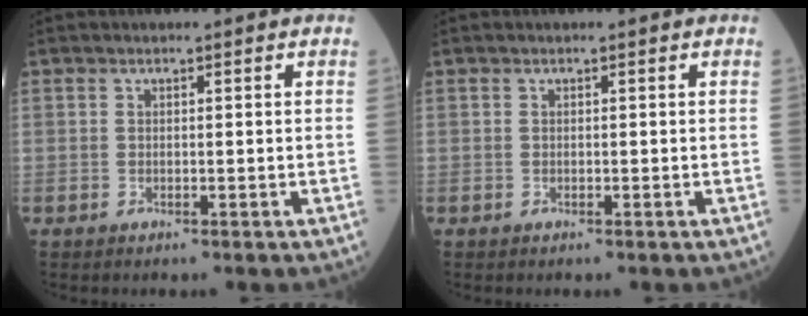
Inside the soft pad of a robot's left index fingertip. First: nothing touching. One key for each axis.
{"total": 0.0}